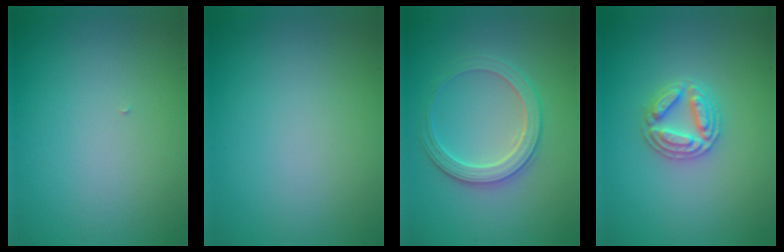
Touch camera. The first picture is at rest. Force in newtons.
{"total": 0.0}
{"total": 3.1, "press": 3.0, "slide": 0.5}
{"total": 3.7, "press": 3.6, "slide": 0.6}